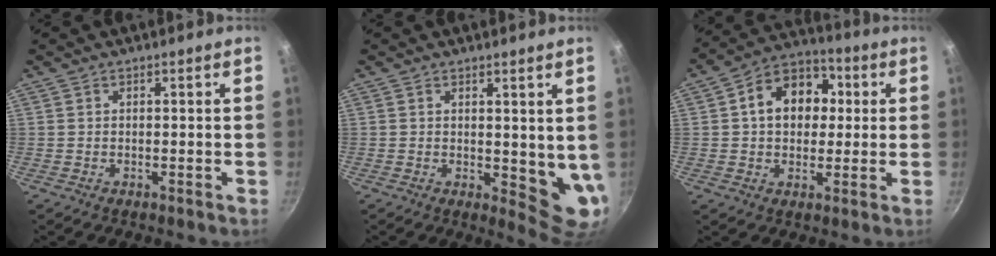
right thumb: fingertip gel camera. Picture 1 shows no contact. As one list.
[{"total": 7.0, "force": [1.8, 3.2, 6.0], "torque": [-0.071, -0.027, 0.029]}, {"total": 12.8, "force": [2.0, 9.7, 8.1], "torque": [-0.083, 0.022, 0.016]}]